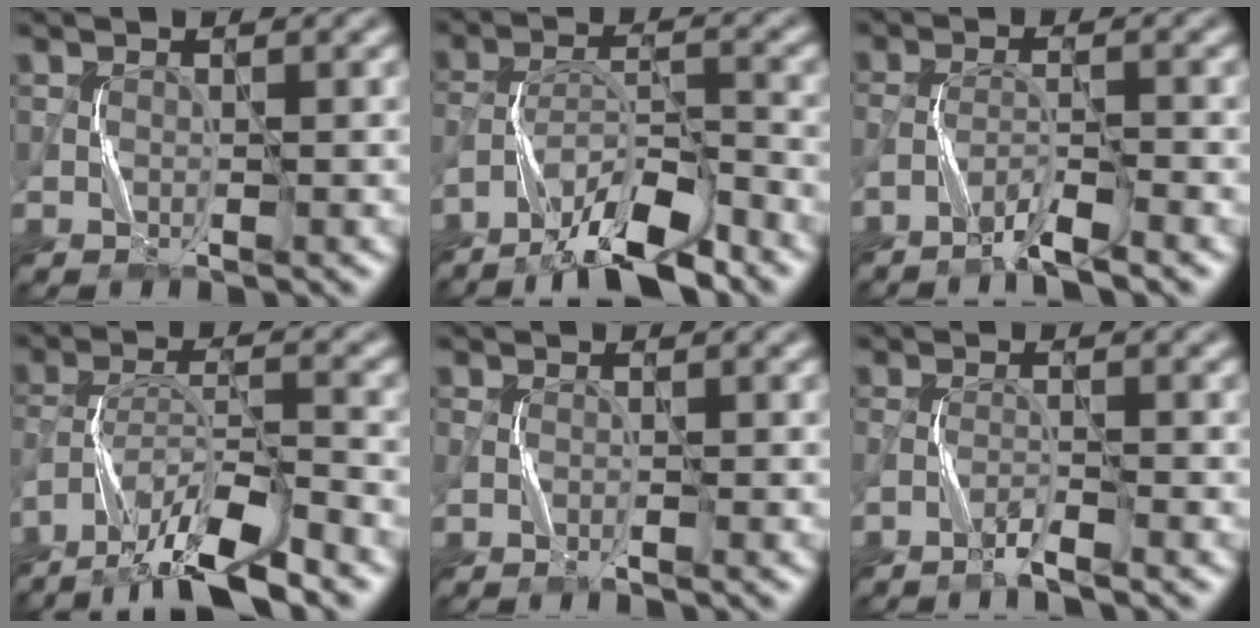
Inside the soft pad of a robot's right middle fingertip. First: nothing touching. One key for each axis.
{"total": 8.5, "fx": -6.6, "fy": 1.9, "fz": 5.0, "tx": -0.086, "ty": 0.006, "tz": -0.121}
{"total": 3.2, "fx": -2.4, "fy": 0.2, "fz": 2.1, "tx": -0.042, "ty": 0.005, "tz": -0.054}
{"total": 10.5, "fx": -8.3, "fy": 2.1, "fz": 6.1, "tx": -0.111, "ty": -0.001, "tz": -0.144}
{"total": 1.0, "fx": -0.5, "fy": 0.4, "fz": 0.8, "tx": -0.022, "ty": 0.001, "tz": -0.013}
{"total": 1.8, "fx": -1.4, "fy": 0.1, "fz": 1.2, "tx": -0.026, "ty": 0.004, "tz": -0.035}